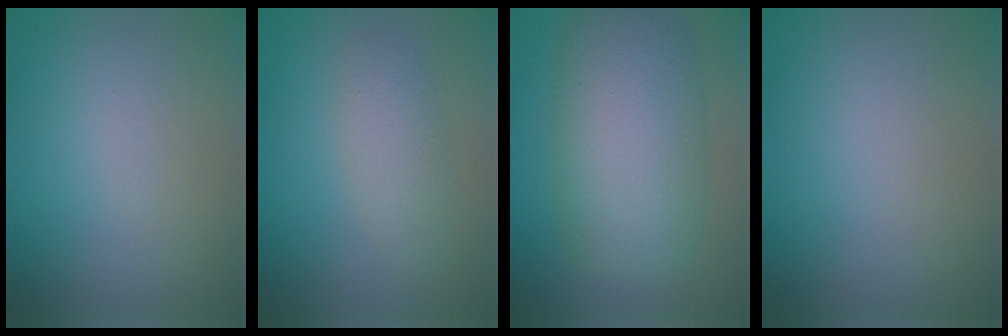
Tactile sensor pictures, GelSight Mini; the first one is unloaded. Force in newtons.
{"total": 2.3, "press": 2.3, "slide": 0.1}
{"total": 9.3, "press": 9.3, "slide": 0.2}
{"total": 0.0}